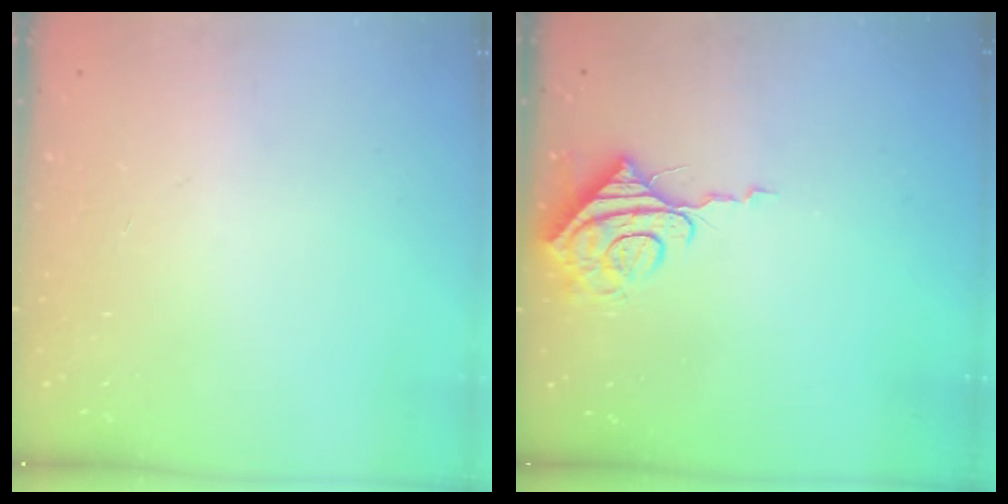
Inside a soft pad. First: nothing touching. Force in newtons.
{"total": 8.2, "press": 8.1, "slide": 0.9}